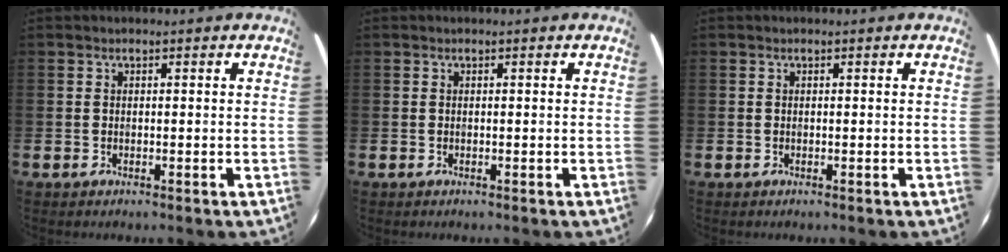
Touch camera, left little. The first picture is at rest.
{"total": 0.0}
{"total": 0.0}